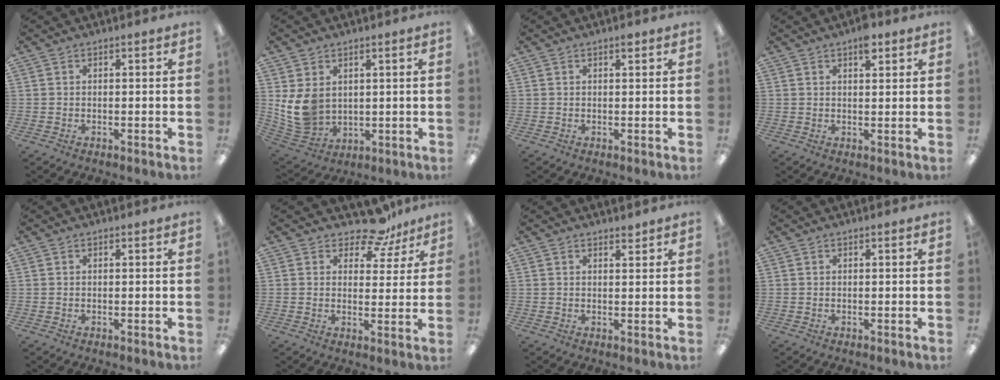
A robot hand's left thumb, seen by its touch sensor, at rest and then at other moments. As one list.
[{"total": 10.5, "force": [2.0, 8.2, 6.2], "torque": [-0.143, -0.010, 0.041]}, {"total": 1.0, "force": [0.7, 0.2, 0.6], "torque": [-0.005, -0.002, 0.011]}, {"total": 4.5, "force": [2.8, 1.9, 3.0], "torque": [-0.024, -0.013, 0.041]}, {"total": 0.0}, {"total": 8.3, "force": [7.1, 3.3, 2.7], "torque": [-0.040, -0.050, 0.129]}, {"total": 1.7, "force": [1.5, 0.5, 0.4], "torque": [0.001, -0.005, 0.027]}, {"total": 0.0}]